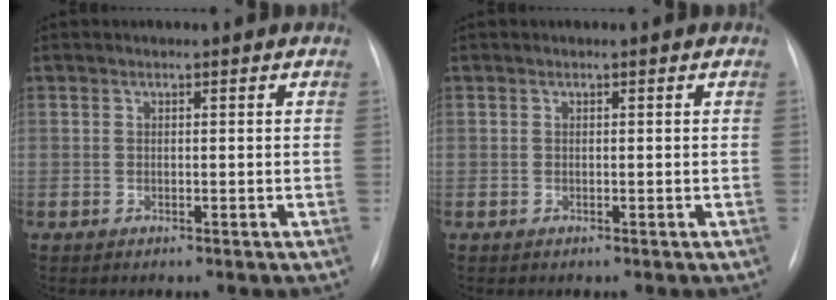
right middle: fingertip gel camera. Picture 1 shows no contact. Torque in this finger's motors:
{"motor_torque": [0.00, 0.00, 0.01, 0.00]}